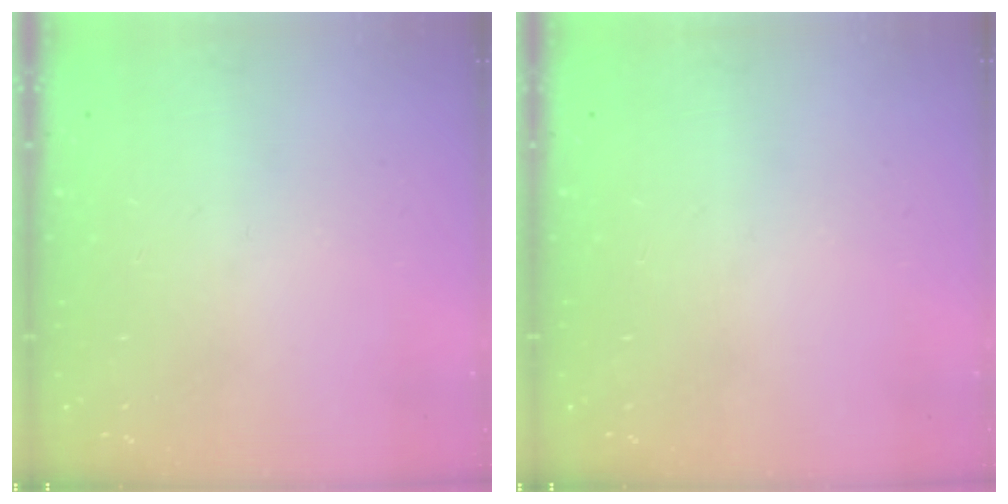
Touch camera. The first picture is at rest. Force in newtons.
{"total": 0.0}